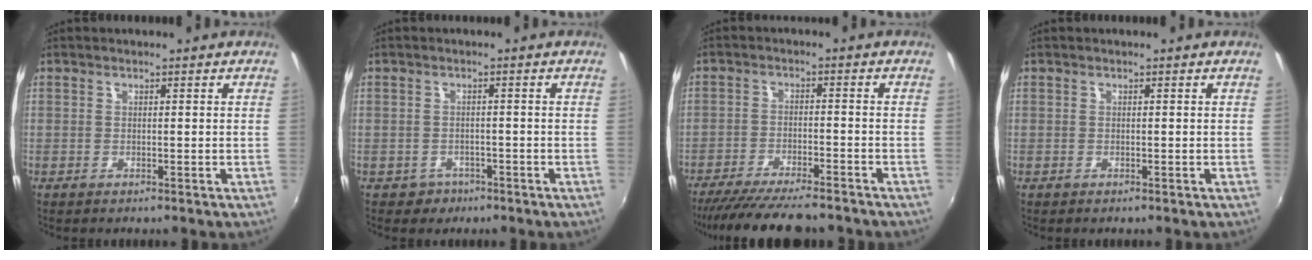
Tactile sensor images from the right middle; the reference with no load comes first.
{"total": 3.4, "force": [-1.9, 2.8, 0.4], "torque": [-0.019, 0.000, -0.025]}
{"total": 14.2, "force": [-12.4, 2.3, 6.6], "torque": [-0.138, -0.027, -0.195]}
{"total": 0.0}